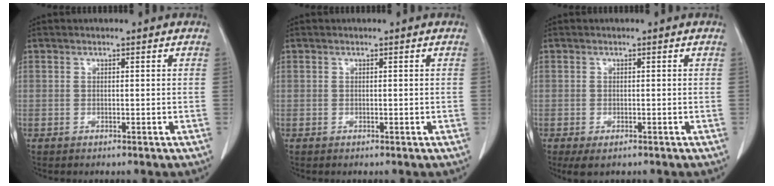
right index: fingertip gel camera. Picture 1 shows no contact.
{"total": 0.0}
{"total": 2.7, "force": [-1.6, 1.1, 1.8], "torque": [-0.035, -0.009, -0.018]}